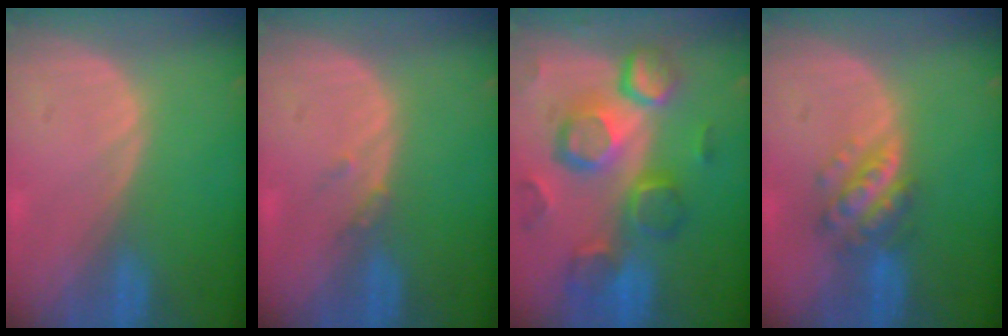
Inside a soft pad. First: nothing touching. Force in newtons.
{"total": 1.3, "press": 1.1, "slide": 0.7}
{"total": 12.1, "press": 10.5, "slide": 6.0}
{"total": 6.0, "press": 5.3, "slide": 2.8}